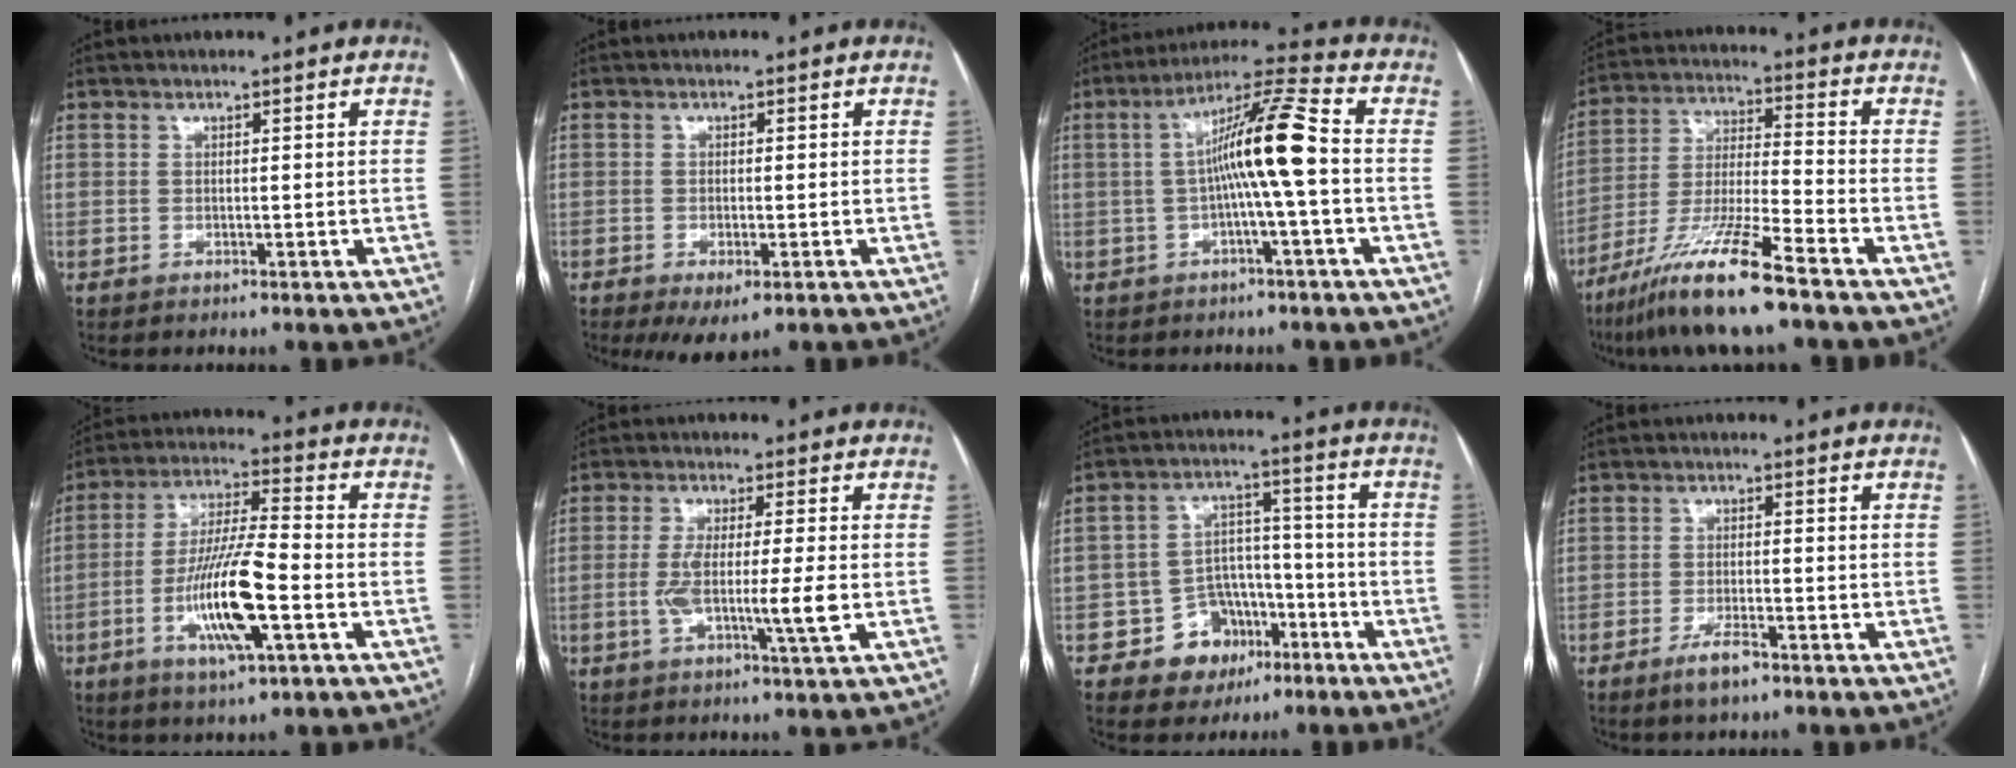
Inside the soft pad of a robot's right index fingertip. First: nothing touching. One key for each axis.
{"total": 4.5, "fx": -2.5, "fy": 1.5, "fz": 3.4, "tx": -0.051, "ty": -0.009, "tz": -0.031}
{"total": 10.6, "fx": -0.5, "fy": -0.6, "fz": 10.6, "tx": -0.183, "ty": 0.021, "tz": -0.014}
{"total": 14.4, "fx": -9.9, "fy": 0.0, "fz": 10.5, "tx": -0.211, "ty": -0.032, "tz": -0.184}
{"total": 13.8, "fx": -4.3, "fy": 1.7, "fz": 13.0, "tx": -0.254, "ty": -0.008, "tz": -0.078}
{"total": 8.0, "fx": -1.4, "fy": 0.0, "fz": 7.9, "tx": -0.149, "ty": -0.012, "tz": -0.027}
{"total": 8.8, "fx": -4.5, "fy": 7.0, "fz": 2.9, "tx": -0.038, "ty": 0.025, "tz": -0.063}
{"total": 3.7, "fx": -2.5, "fy": 0.9, "fz": 2.6, "tx": -0.052, "ty": -0.002, "tz": -0.044}